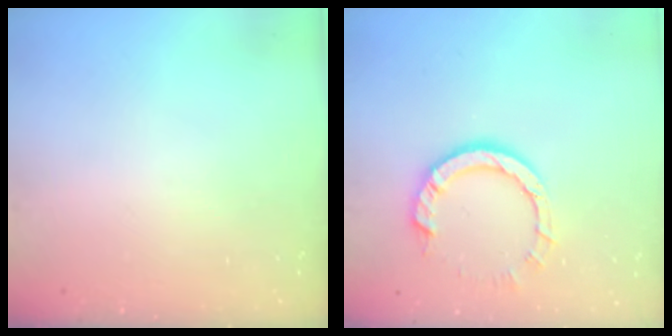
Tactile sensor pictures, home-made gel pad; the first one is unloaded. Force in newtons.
{"total": 9.3, "press": 9.3, "slide": 1.0}